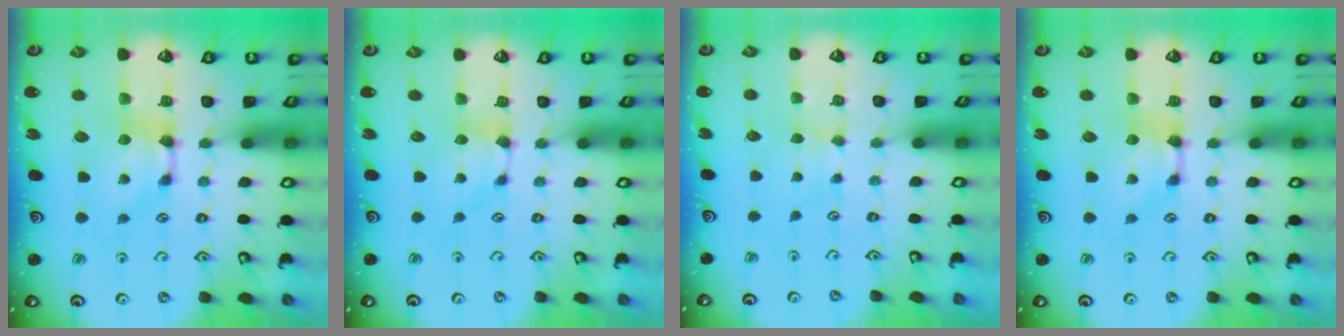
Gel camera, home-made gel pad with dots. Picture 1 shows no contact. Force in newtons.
{"total": 0.8, "press": 0.7, "slide": 0.5}
{"total": 1.9, "press": 1.8, "slide": 0.4}
{"total": 0.0}